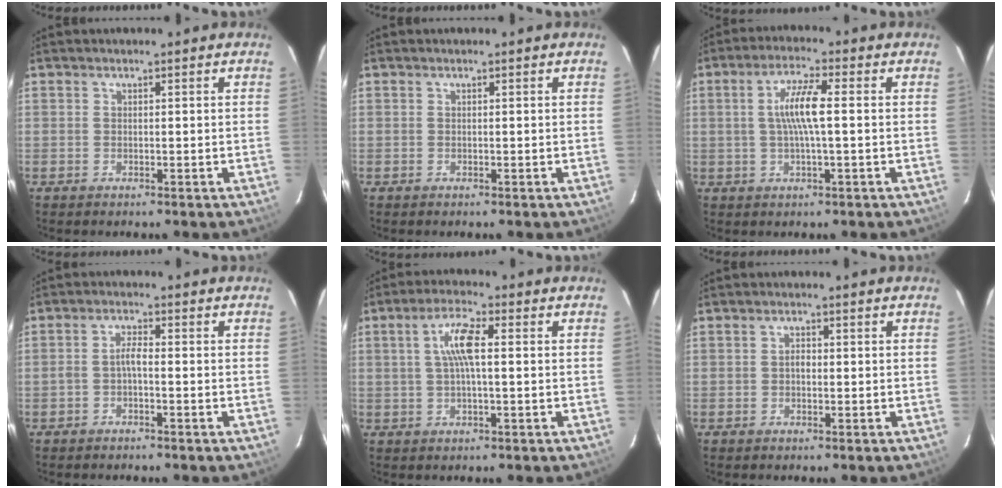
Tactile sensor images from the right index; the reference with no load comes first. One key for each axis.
{"total": 0.0}
{"total": 6.9, "fx": 0.3, "fy": 0.6, "fz": 6.8, "tx": -0.129, "ty": 0.004, "tz": 0.008}
{"total": 2.2, "fx": -1.0, "fy": 0.4, "fz": 1.9, "tx": -0.042, "ty": 0.008, "tz": -0.021}
{"total": 6.3, "fx": 0.8, "fy": 1.4, "fz": 6.1, "tx": -0.115, "ty": 0.010, "tz": 0.015}
{"total": 1.2, "fx": -0.2, "fy": 0.8, "fz": 0.9, "tx": -0.015, "ty": 0.006, "tz": -0.004}